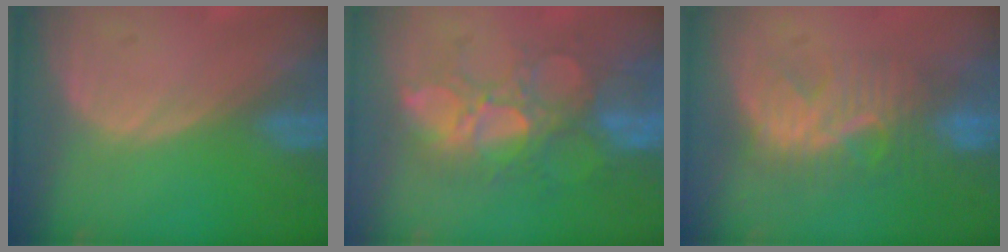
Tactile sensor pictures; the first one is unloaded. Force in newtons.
{"total": 10.8, "press": 9.4, "slide": 5.3}
{"total": 8.4, "press": 8.0, "slide": 2.4}